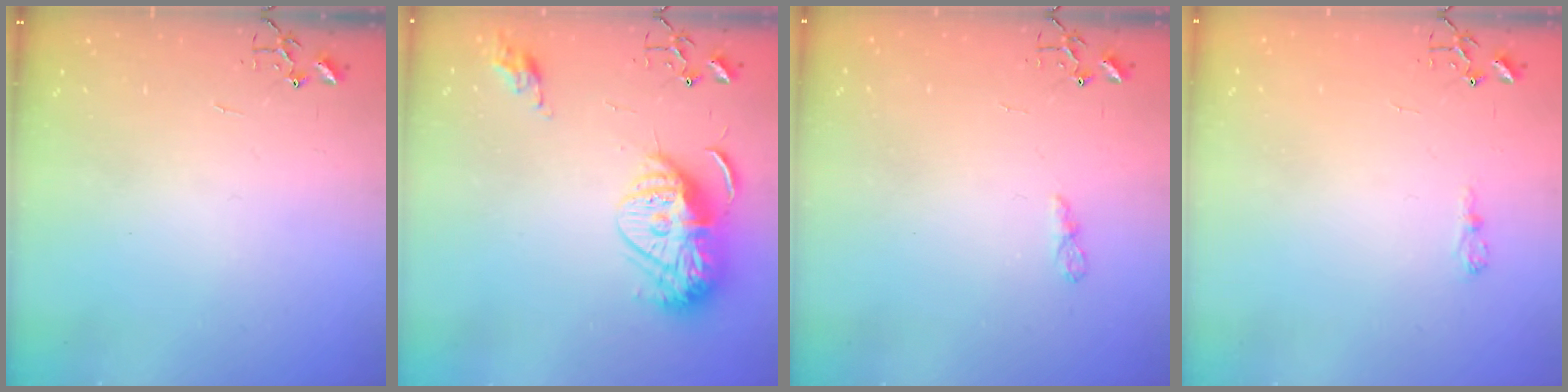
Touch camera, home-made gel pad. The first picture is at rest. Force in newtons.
{"total": 15.5, "press": 15.4, "slide": 1.4}
{"total": 4.8, "press": 4.7, "slide": 0.6}
{"total": 6.0, "press": 6.0, "slide": 0.7}